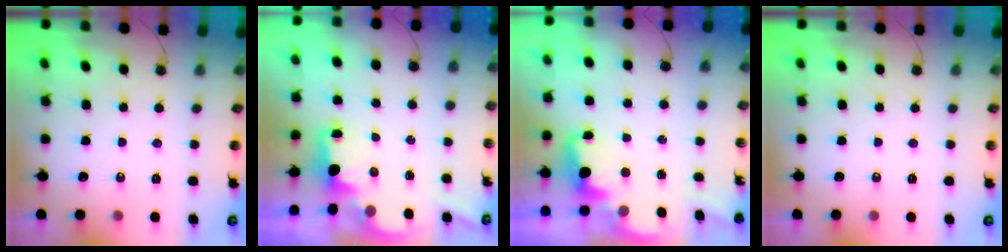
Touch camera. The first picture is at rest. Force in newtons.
{"total": 1.9, "press": 1.7, "slide": 0.7}
{"total": 2.4, "press": 2.4, "slide": 0.5}
{"total": 0.0}